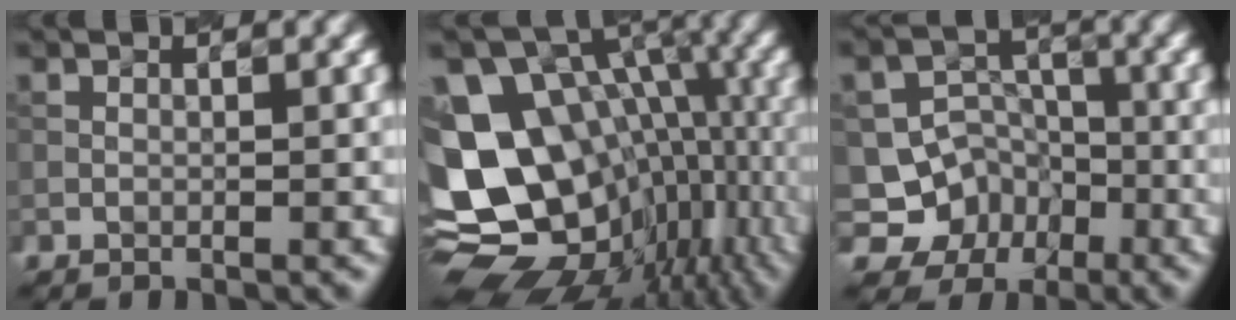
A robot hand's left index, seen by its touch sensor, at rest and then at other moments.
{"total": 15.6, "force": [-0.8, 12.1, 9.8], "torque": [-0.183, -0.009, 0.034]}
{"total": 6.1, "force": [-3.1, 5.2, 0.9], "torque": [0.002, 0.004, -0.058]}